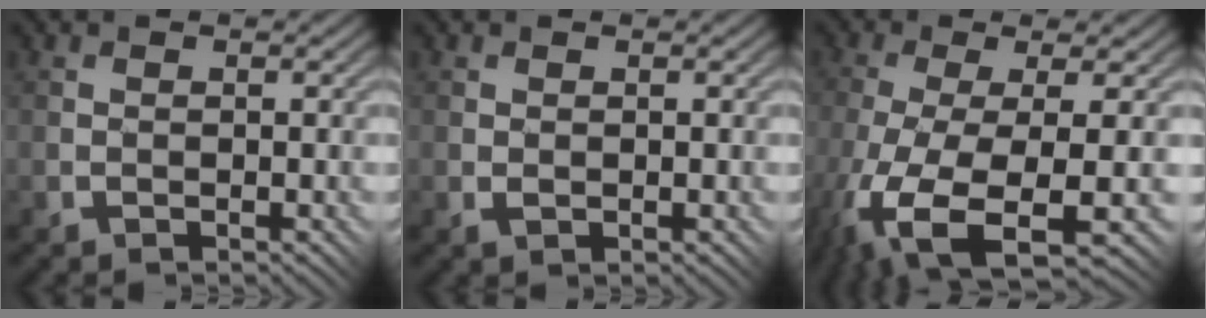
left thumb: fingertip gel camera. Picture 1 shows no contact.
{"total": 0.6, "force": [0.1, 0.4, 0.5], "torque": [-0.010, 0.000, 0.003]}
{"total": 11.4, "force": [-5.5, 3.0, 9.6], "torque": [-0.229, -0.027, -0.092]}